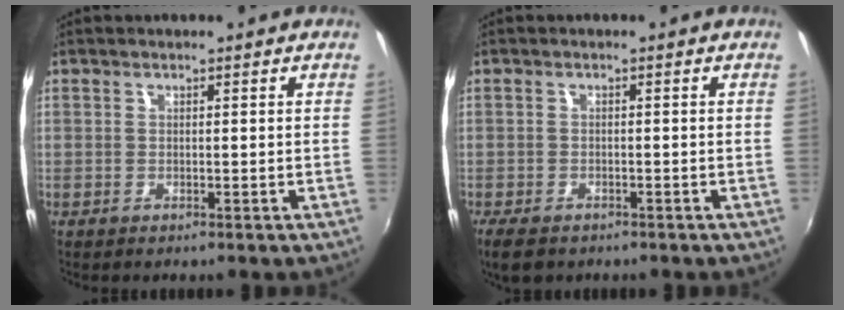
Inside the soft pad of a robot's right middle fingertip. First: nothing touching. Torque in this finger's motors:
{"motor_torque": [0.56, -0.54, 0.01, 0.04]}